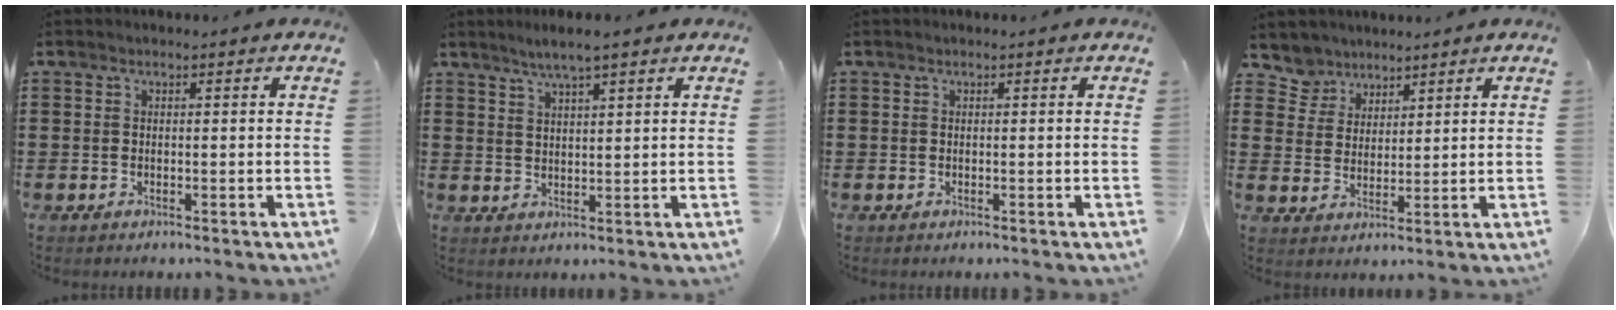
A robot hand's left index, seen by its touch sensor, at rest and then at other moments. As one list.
[{"total": 3.3, "force": [2.5, 0.2, 2.2], "torque": [-0.046, 0.002, 0.044]}, {"total": 0.0}, {"total": 4.7, "force": [3.7, 2.9, -0.2], "torque": [-0.021, -0.004, 0.068]}]